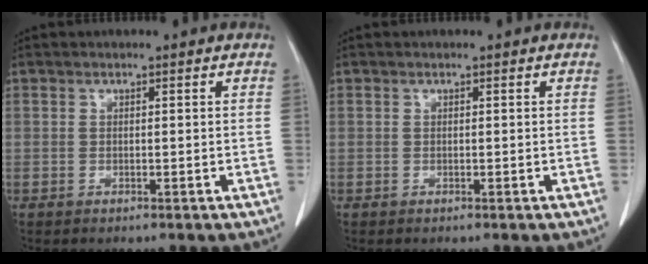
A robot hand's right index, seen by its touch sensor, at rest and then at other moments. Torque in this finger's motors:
{"motor_torque": [0.00, 0.00, 0.00, 0.00]}